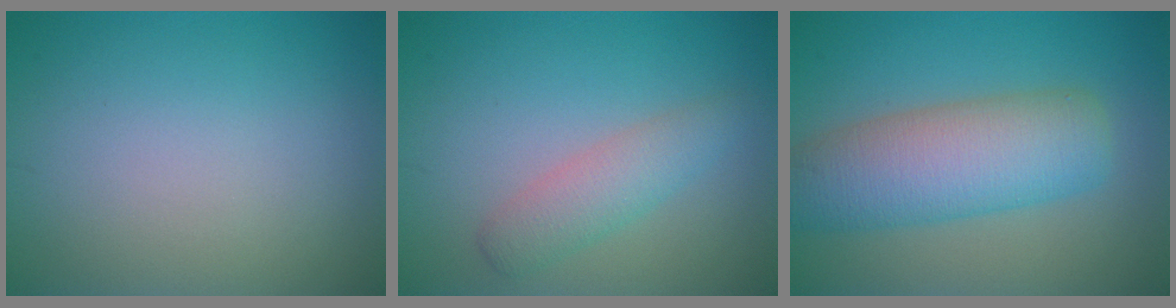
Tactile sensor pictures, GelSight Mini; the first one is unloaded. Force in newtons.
{"total": 2.8, "press": 2.8, "slide": 0.1}
{"total": 8.1, "press": 8.1, "slide": 0.2}